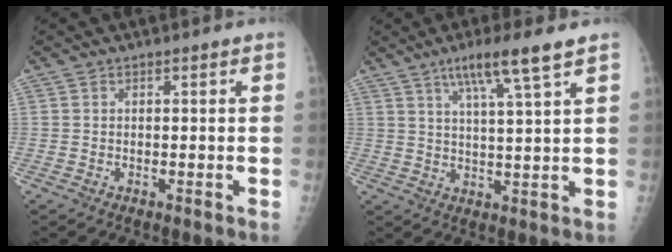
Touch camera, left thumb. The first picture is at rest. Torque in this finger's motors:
{"motor_torque": [1.32, 0.10, 0.55, -0.32, 0.20]}